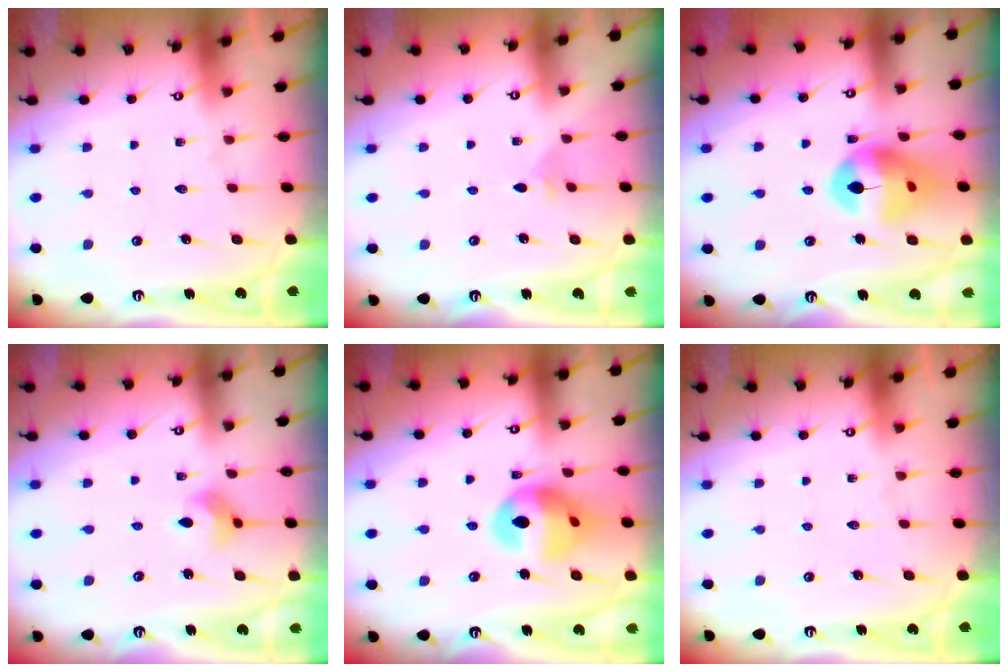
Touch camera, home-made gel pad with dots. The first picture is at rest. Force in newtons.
{"total": 1.5, "press": 1.5, "slide": 0.4}
{"total": 14.4, "press": 14.4, "slide": 1.5}
{"total": 5.8, "press": 5.8, "slide": 0.5}
{"total": 14.7, "press": 14.6, "slide": 1.6}
{"total": 0.0}